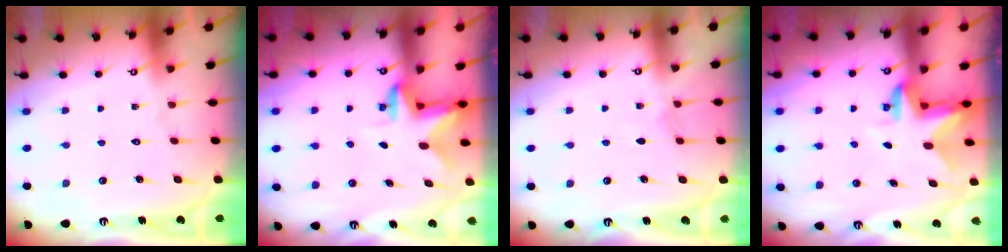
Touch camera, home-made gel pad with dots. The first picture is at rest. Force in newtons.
{"total": 2.5, "press": 2.5, "slide": 0.5}
{"total": 2.9, "press": 2.9, "slide": 0.4}
{"total": 3.0, "press": 3.0, "slide": 0.4}